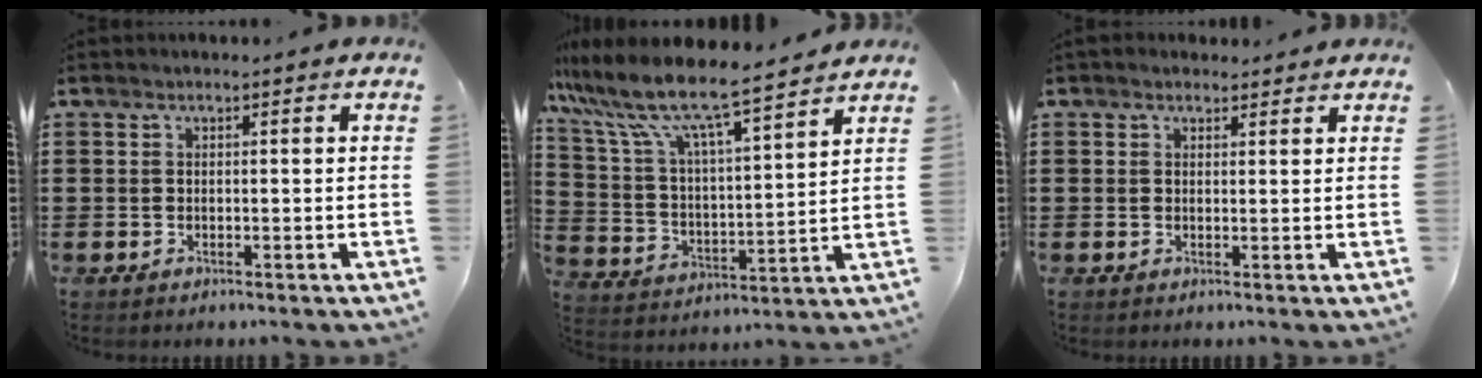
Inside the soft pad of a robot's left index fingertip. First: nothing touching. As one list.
[{"total": 9.0, "force": [7.9, 0.7, 4.3], "torque": [-0.116, -0.052, 0.131]}, {"total": 1.5, "force": [1.2, 0.8, 0.1], "torque": [-0.006, 0.007, 0.024]}]